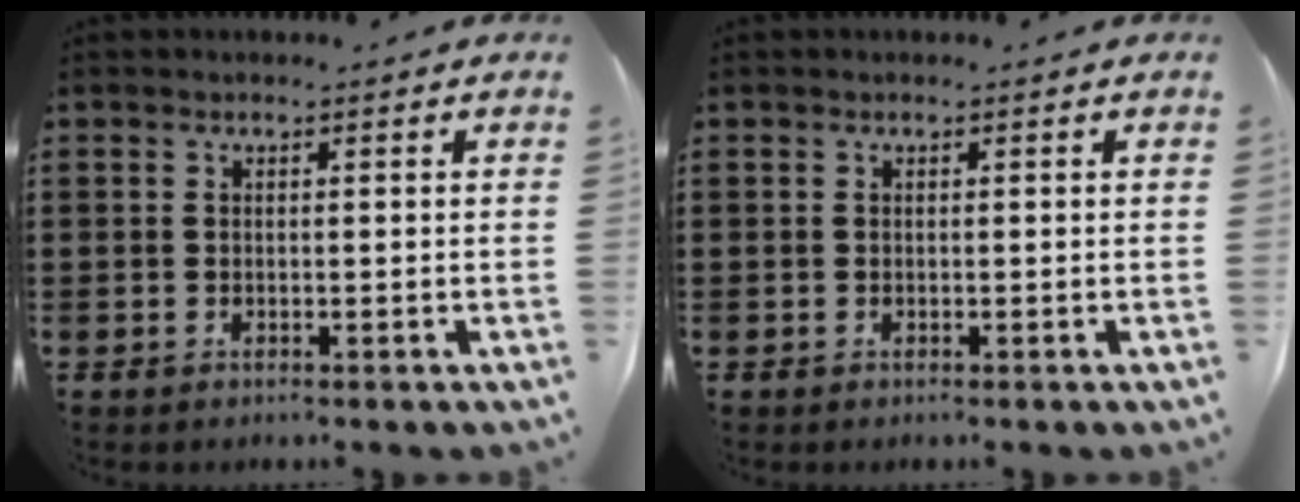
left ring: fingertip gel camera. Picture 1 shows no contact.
{"total": 0.0}